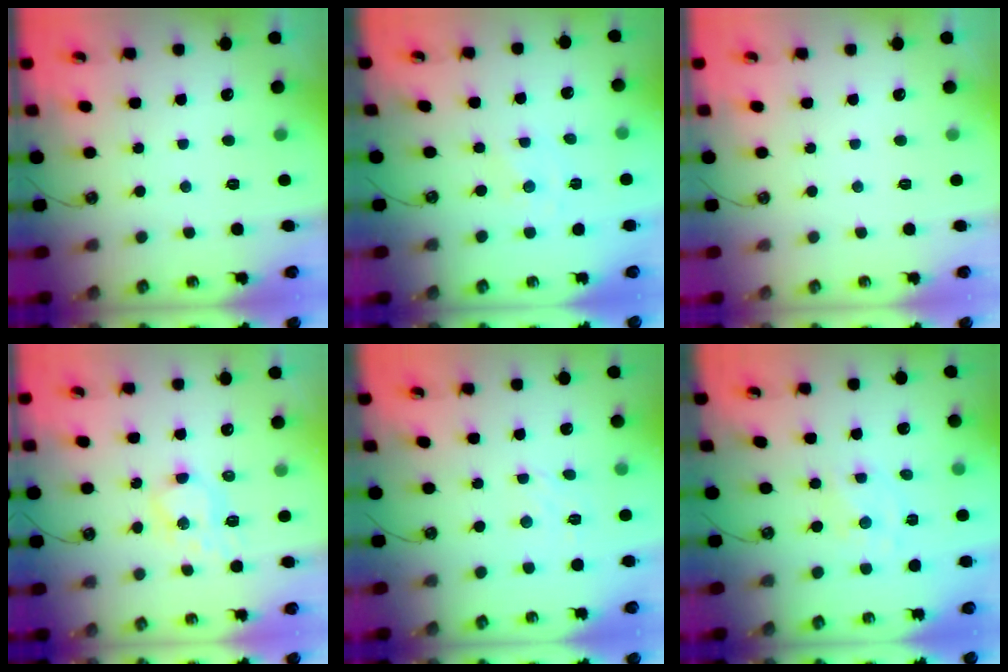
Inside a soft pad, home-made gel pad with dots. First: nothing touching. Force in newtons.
{"total": 0.0}
{"total": 0.0}
{"total": 6.5, "press": 6.4, "slide": 0.5}
{"total": 1.8, "press": 1.7, "slide": 0.6}
{"total": 0.9, "press": 0.8, "slide": 0.1}